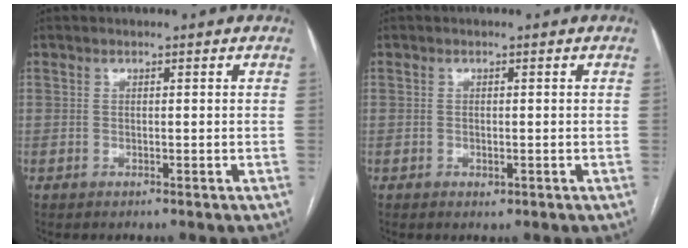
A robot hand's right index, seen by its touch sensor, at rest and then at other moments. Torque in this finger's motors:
{"motor_torque": [0.28, 0.09, 0.02, 0.01]}